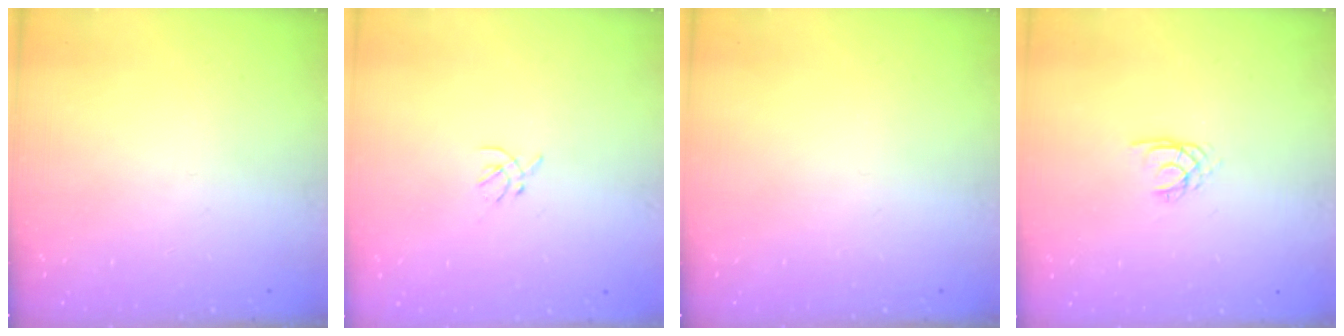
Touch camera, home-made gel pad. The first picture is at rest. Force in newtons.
{"total": 1.2, "press": 1.1, "slide": 0.5}
{"total": 0.0}
{"total": 2.0, "press": 1.9, "slide": 0.4}